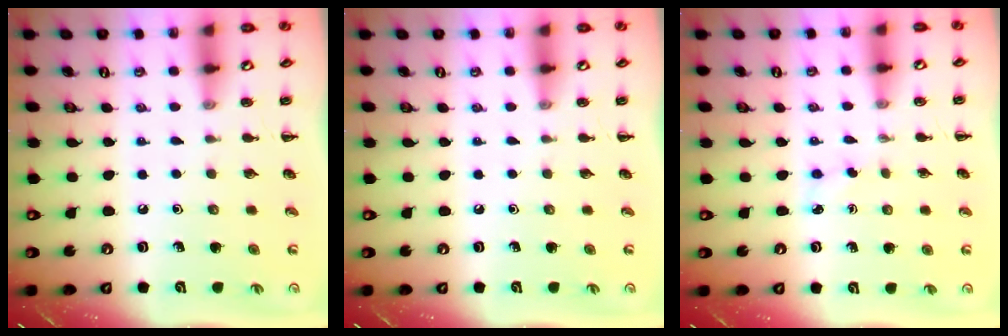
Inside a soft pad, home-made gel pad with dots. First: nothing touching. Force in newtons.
{"total": 0.0}
{"total": 2.8, "press": 2.7, "slide": 0.8}